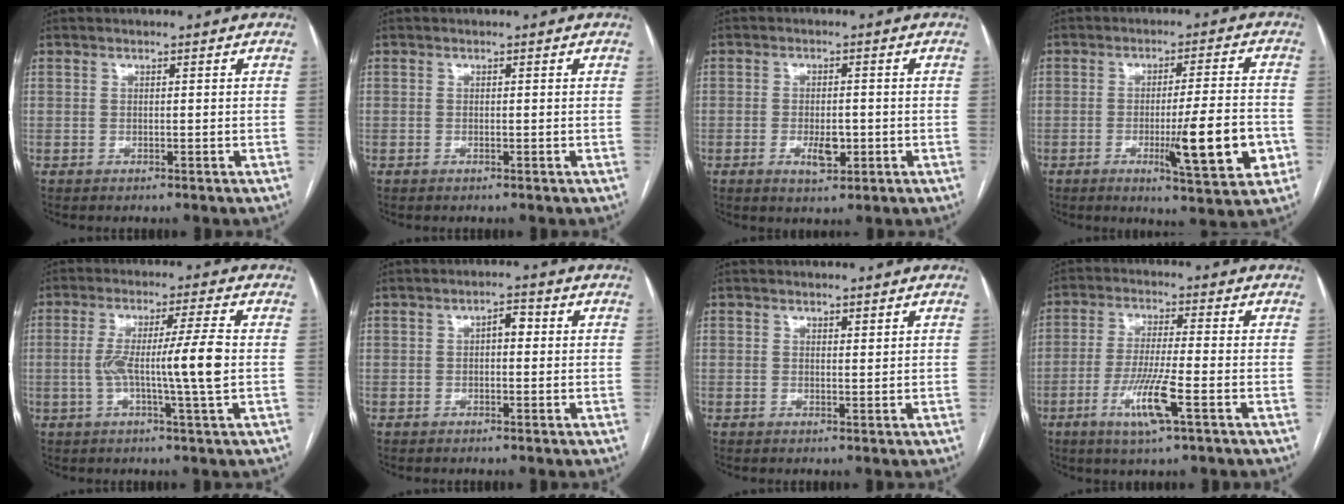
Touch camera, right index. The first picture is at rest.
{"total": 0.0}
{"total": 3.9, "force": [-1.3, 1.5, 3.4], "torque": [-0.060, 0.000, -0.016]}
{"total": 11.6, "force": [-3.5, 0.9, 11.1], "torque": [-0.164, -0.014, -0.048]}
{"total": 9.2, "force": [-0.7, -1.1, 9.1], "torque": [-0.167, 0.006, -0.014]}
{"total": 2.4, "force": [0.3, 1.1, 2.1], "torque": [-0.030, 0.013, 0.001]}
{"total": 0.9, "force": [0.8, 0.3, 0.4], "torque": [-0.006, -0.004, 0.012]}
{"total": 8.5, "force": [-3.5, -0.1, 7.7], "torque": [-0.156, -0.017, -0.065]}